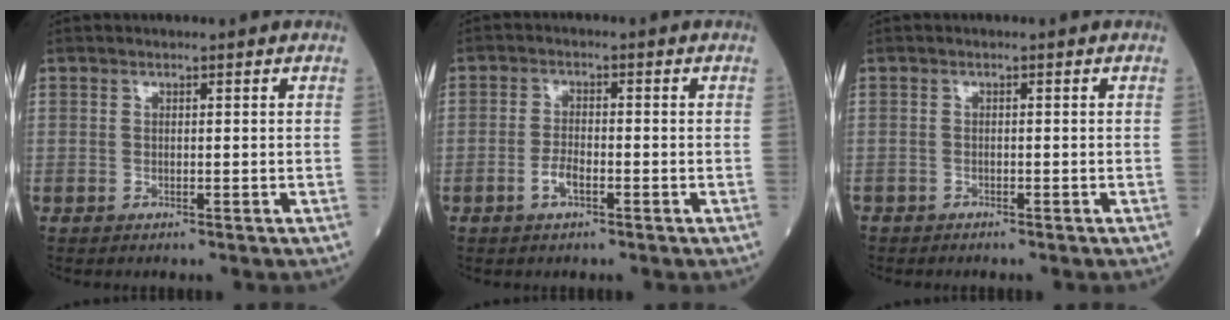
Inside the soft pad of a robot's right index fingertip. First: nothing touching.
{"total": 2.8, "force": [-1.4, 1.0, 2.3], "torque": [-0.048, 0.001, -0.027]}
{"total": 0.9, "force": [-0.7, 0.4, 0.0], "torque": [-0.011, -0.001, -0.016]}